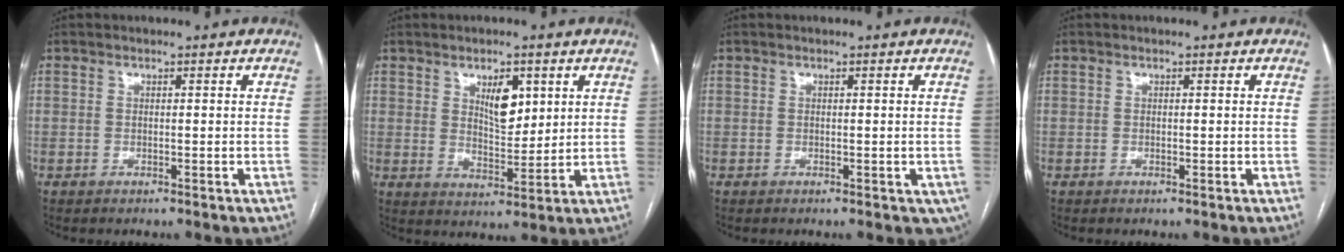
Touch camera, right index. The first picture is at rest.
{"total": 6.2, "force": [2.7, 2.7, 4.9], "torque": [-0.083, -0.003, 0.052]}
{"total": 2.4, "force": [-1.1, 1.1, 1.8], "torque": [-0.009, -0.002, -0.013]}
{"total": 0.0}